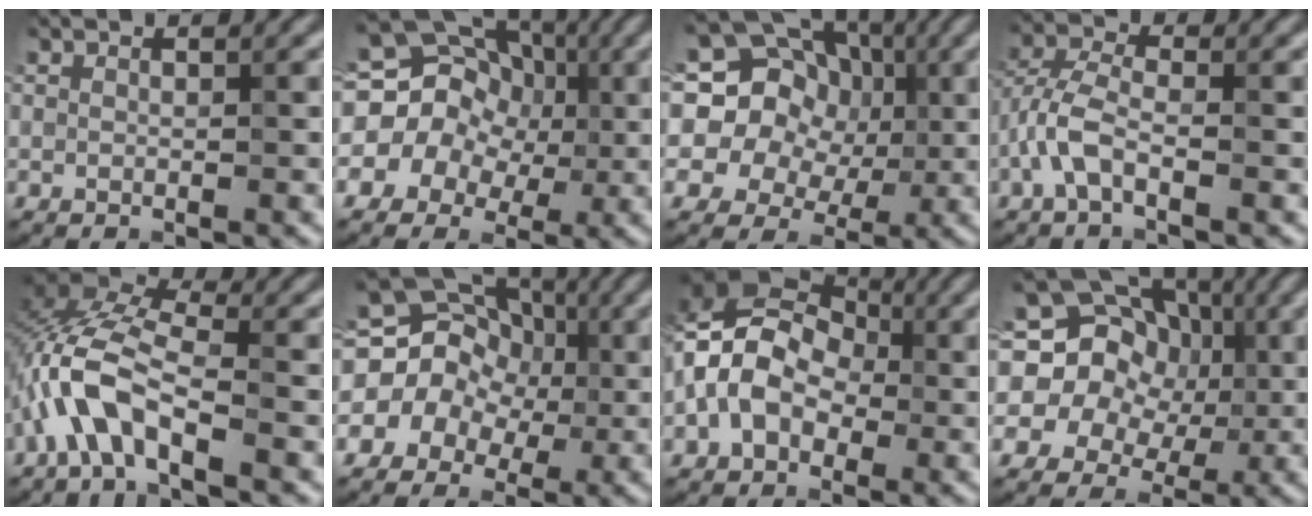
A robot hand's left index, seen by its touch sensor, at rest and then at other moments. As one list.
[{"total": 13.8, "force": [1.0, 12.4, 5.9], "torque": [-0.107, 0.052, -0.023]}, {"total": 17.9, "force": [4.9, 15.4, 7.7], "torque": [-0.145, 0.051, 0.051]}, {"total": 3.7, "force": [-1.5, 1.6, 2.9], "torque": [-0.068, 0.009, -0.044]}, {"total": 6.7, "force": [-2.4, 2.9, 5.5], "torque": [-0.121, 0.015, -0.052]}, {"total": 11.7, "force": [0.0, 10.6, 5.0], "torque": [-0.077, 0.057, -0.047]}, {"total": 7.5, "force": [-0.6, 5.6, 4.9], "torque": [-0.086, 0.016, -0.030]}, {"total": 17.7, "force": [4.1, 15.4, 7.7], "torque": [-0.136, 0.047, 0.030]}]